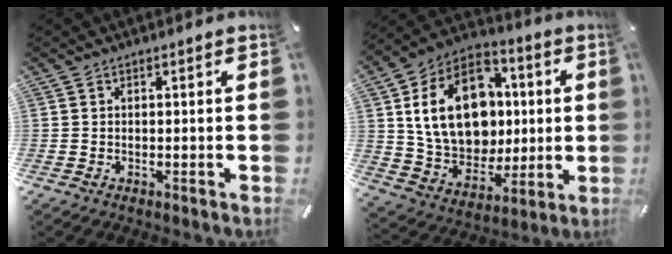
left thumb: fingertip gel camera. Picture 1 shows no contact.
{"total": 20.8, "force": [2.9, 16.0, 12.9], "torque": [-0.236, 0.008, 0.060]}